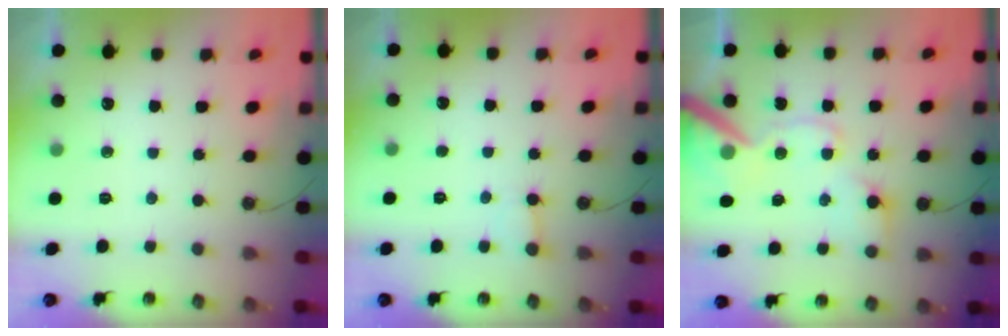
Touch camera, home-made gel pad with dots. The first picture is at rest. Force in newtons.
{"total": 2.5, "press": 2.5, "slide": 0.1}
{"total": 14.8, "press": 14.6, "slide": 2.3}